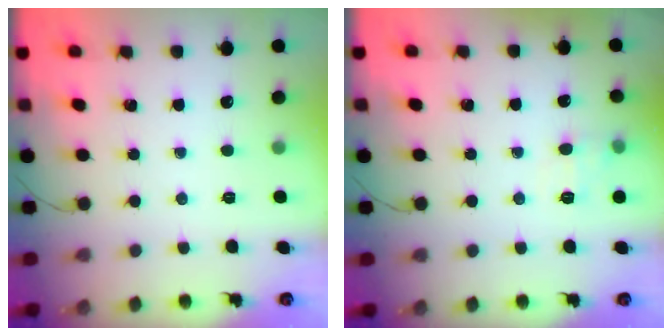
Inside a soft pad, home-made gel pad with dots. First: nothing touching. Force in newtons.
{"total": 7.7, "press": 7.6, "slide": 1.5}